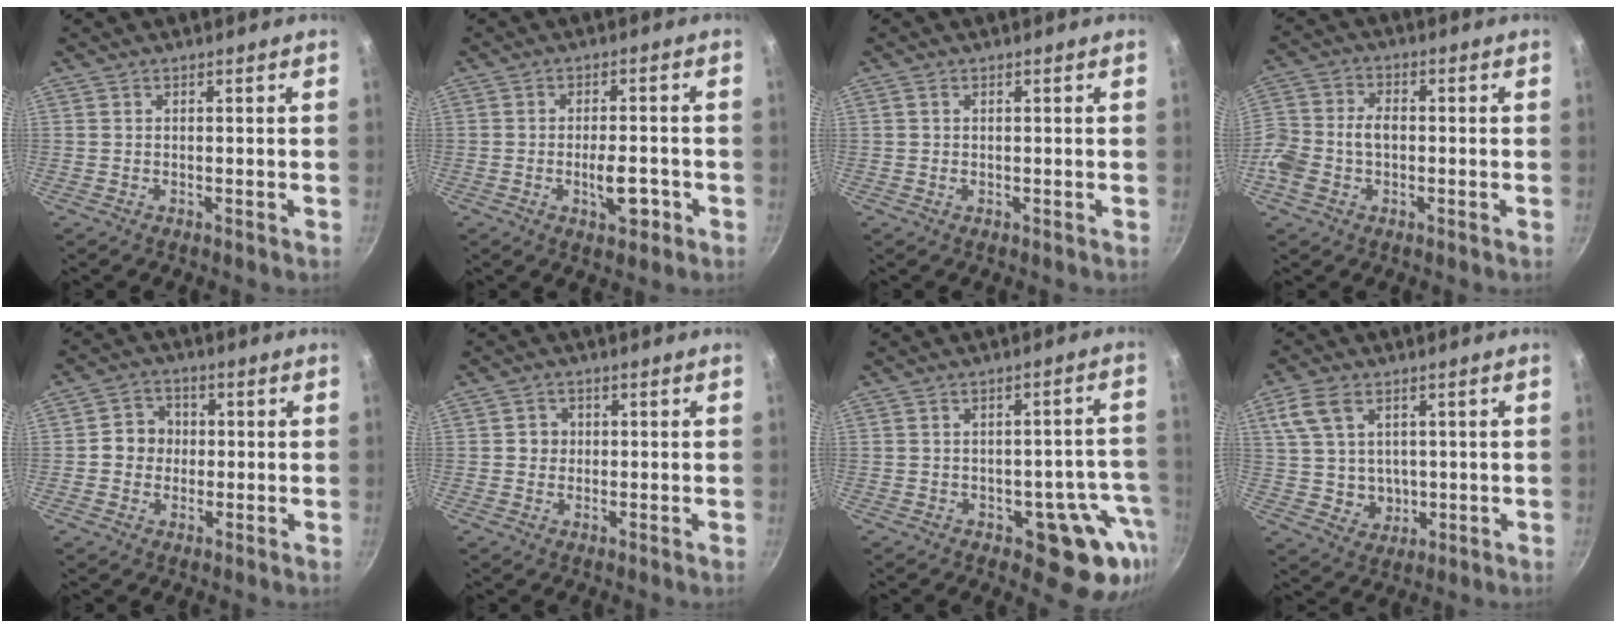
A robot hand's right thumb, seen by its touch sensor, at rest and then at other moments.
{"total": 5.9, "force": [-2.0, 2.7, 4.9], "torque": [-0.056, 0.009, -0.030]}
{"total": 0.7, "force": [0.2, 0.5, 0.5], "torque": [-0.008, 0.001, 0.001]}
{"total": 10.3, "force": [-2.0, 7.4, 7.0], "torque": [-0.137, 0.033, -0.051]}
{"total": 5.6, "force": [0.0, 5.1, 2.2], "torque": [-0.004, 0.011, -0.012]}
{"total": 2.6, "force": [0.1, 2.5, 0.8], "torque": [0.004, 0.004, -0.002]}
{"total": 11.4, "force": [-4.4, 6.4, 8.3], "torque": [-0.029, 0.034, -0.047]}
{"total": 9.8, "force": [2.9, 7.4, 5.9], "torque": [-0.096, -0.009, 0.066]}